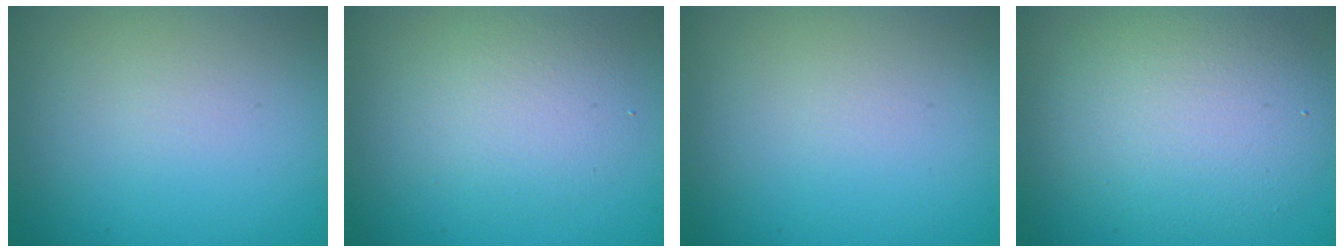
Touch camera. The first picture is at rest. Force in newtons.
{"total": 2.8, "press": 2.8, "slide": 0.2}
{"total": 0.0}
{"total": 6.2, "press": 6.1, "slide": 0.4}